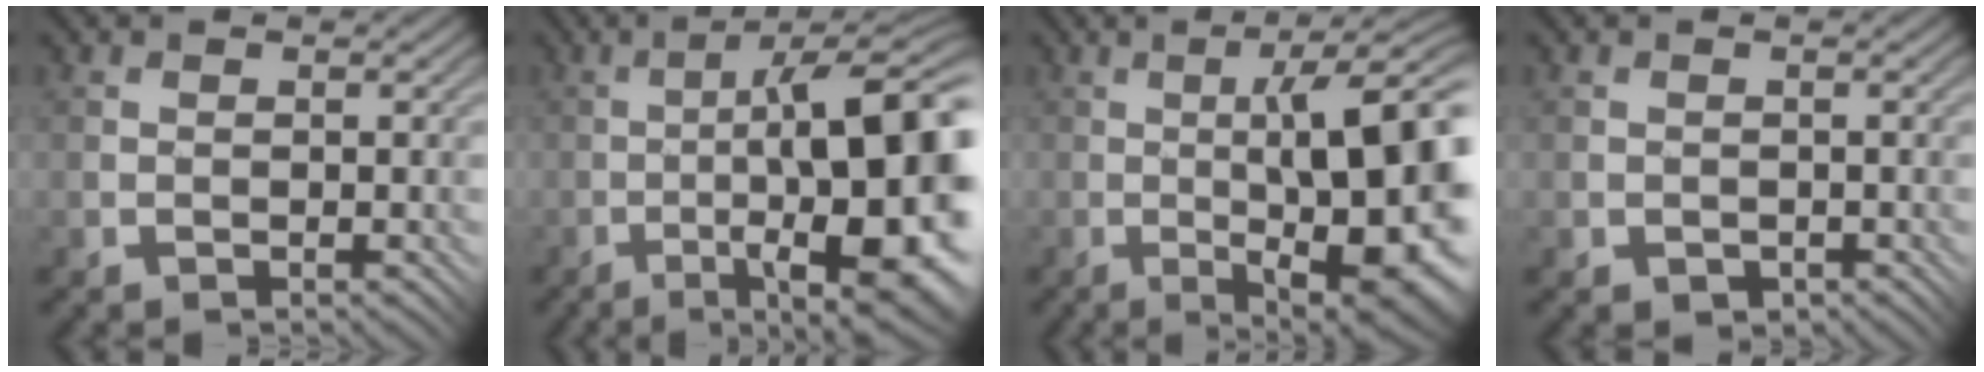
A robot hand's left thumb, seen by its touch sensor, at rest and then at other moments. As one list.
[{"total": 17.5, "force": [-3.6, 4.4, 16.5], "torque": [-0.191, 0.010, -0.051]}, {"total": 15.6, "force": [-0.9, 3.6, 15.2], "torque": [-0.190, 0.004, -0.018]}, {"total": 1.1, "force": [-0.6, 0.8, 0.4], "torque": [-0.010, -0.004, -0.009]}]